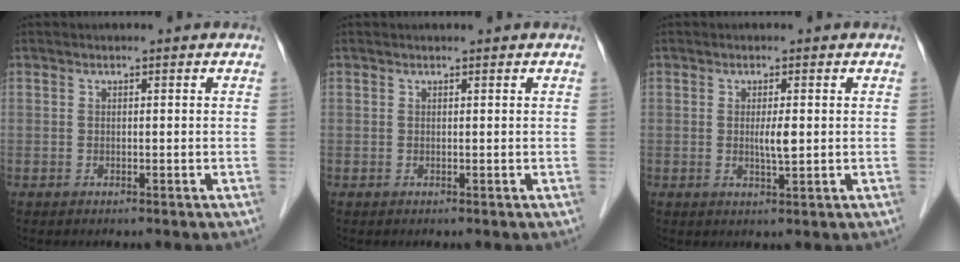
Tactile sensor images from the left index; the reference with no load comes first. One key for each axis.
{"total": 0.6, "fx": 0.5, "fy": 0.0, "fz": 0.2, "tx": -0.006, "ty": 0.005, "tz": 0.009}
{"total": 2.4, "fx": 0.1, "fy": 0.3, "fz": 2.4, "tx": -0.044, "ty": -0.003, "tz": 0.003}